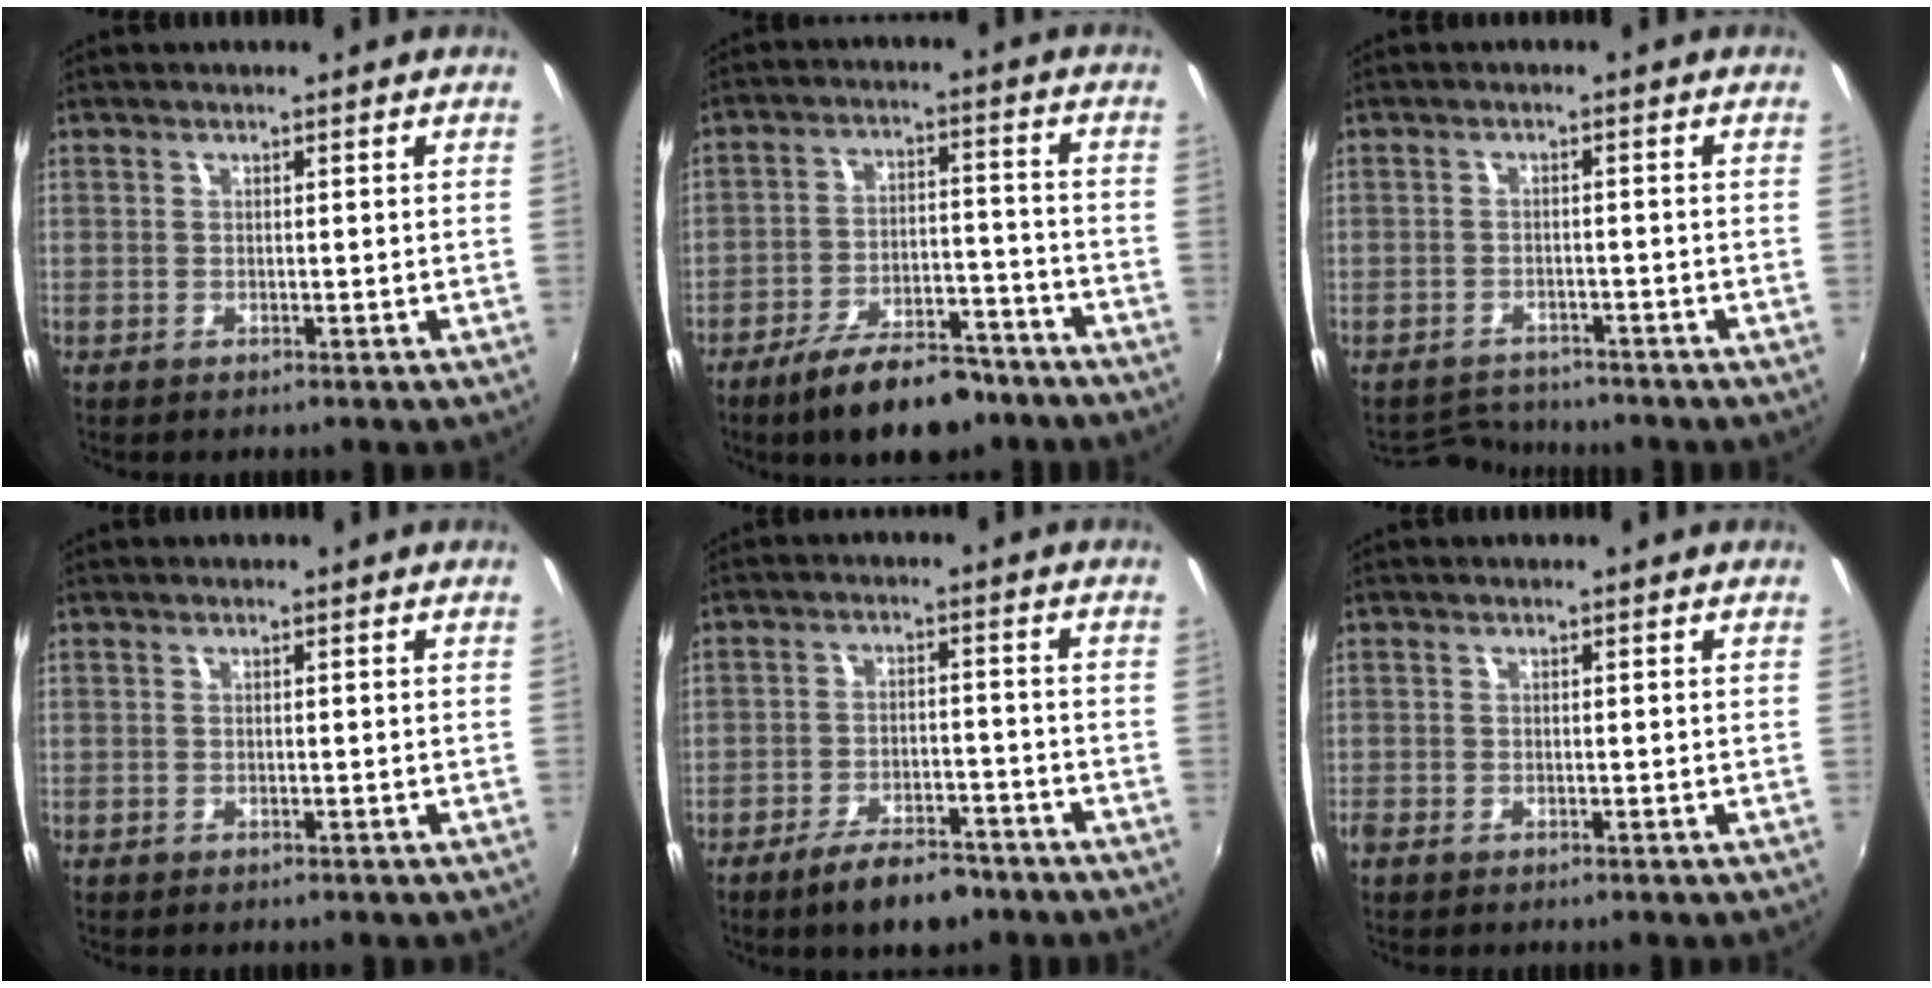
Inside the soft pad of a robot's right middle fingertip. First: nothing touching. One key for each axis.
{"total": 14.2, "fx": -10.9, "fy": 5.3, "fz": 7.4, "tx": -0.135, "ty": 0.002, "tz": -0.162}
{"total": 4.9, "fx": -4.6, "fy": 1.6, "fz": 0.2, "tx": -0.021, "ty": 0.000, "tz": -0.078}
{"total": 0.5, "fx": -0.4, "fy": 0.3, "fz": 0.1, "tx": -0.003, "ty": -0.003, "tz": -0.007}
{"total": 8.9, "fx": -6.7, "fy": 3.4, "fz": 4.8, "tx": -0.101, "ty": 0.000, "tz": -0.102}
{"total": 1.1, "fx": -0.9, "fy": 0.6, "fz": 0.4, "tx": -0.012, "ty": -0.006, "tz": -0.018}